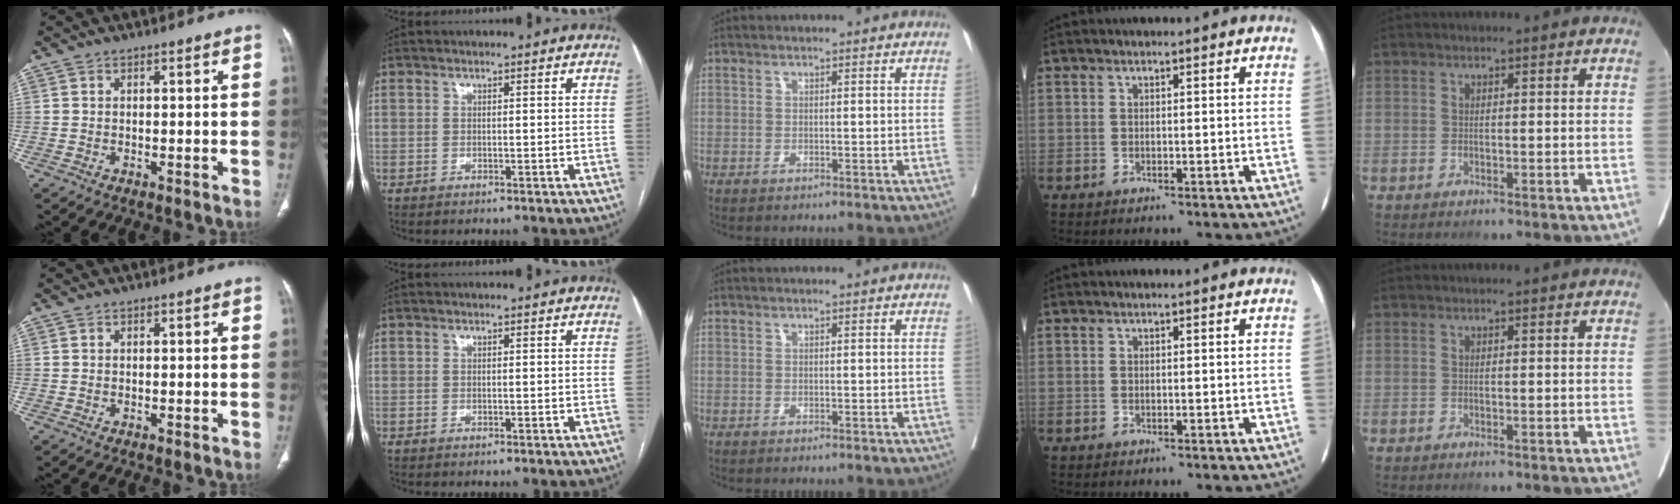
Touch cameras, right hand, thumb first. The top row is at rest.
{}